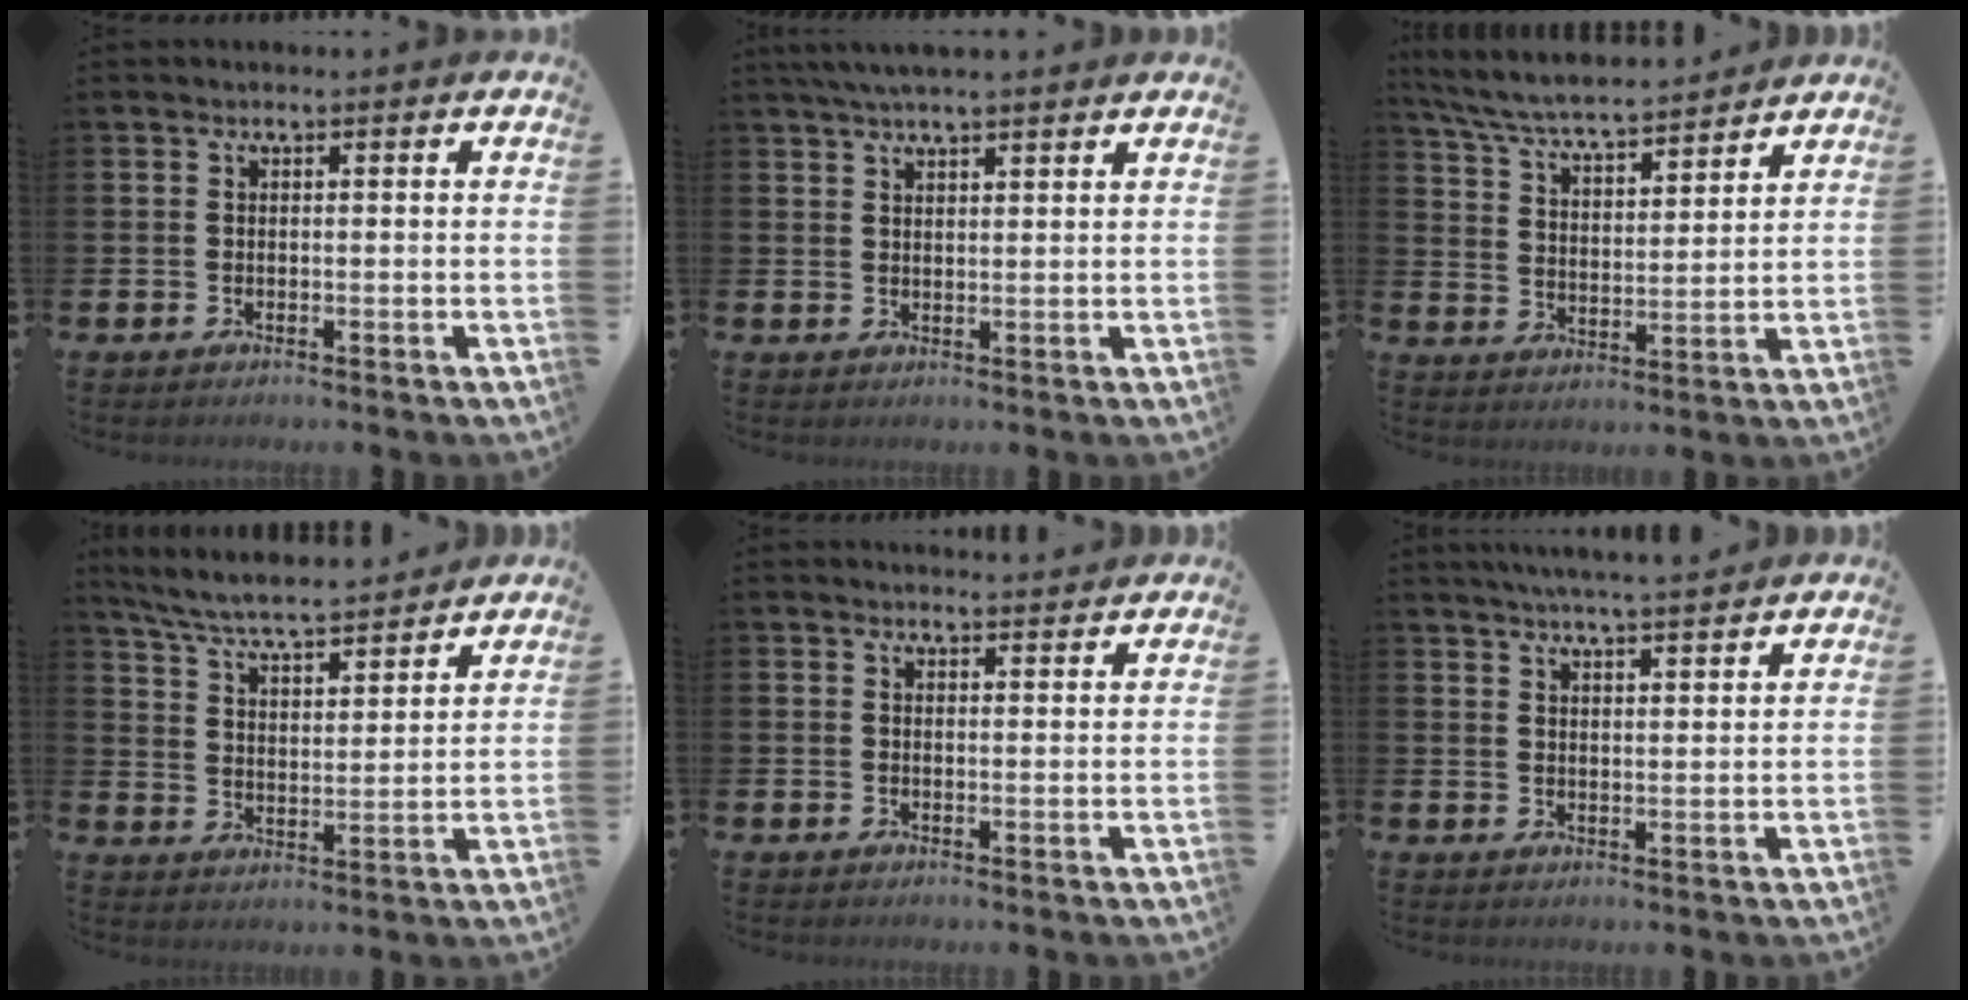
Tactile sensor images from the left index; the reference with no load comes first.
{"total": 3.9, "force": [3.5, 0.3, 1.6], "torque": [-0.039, -0.005, 0.064]}
{"total": 6.9, "force": [6.6, 0.6, 1.9], "torque": [-0.067, -0.045, 0.114]}
{"total": 6.8, "force": [6.5, 0.5, 1.9], "torque": [-0.066, -0.045, 0.112]}
{"total": 2.0, "force": [2.0, 0.1, -0.1], "torque": [0.009, -0.014, 0.034]}
{"total": 5.0, "force": [4.8, -0.5, 1.1], "torque": [-0.031, -0.019, 0.087]}